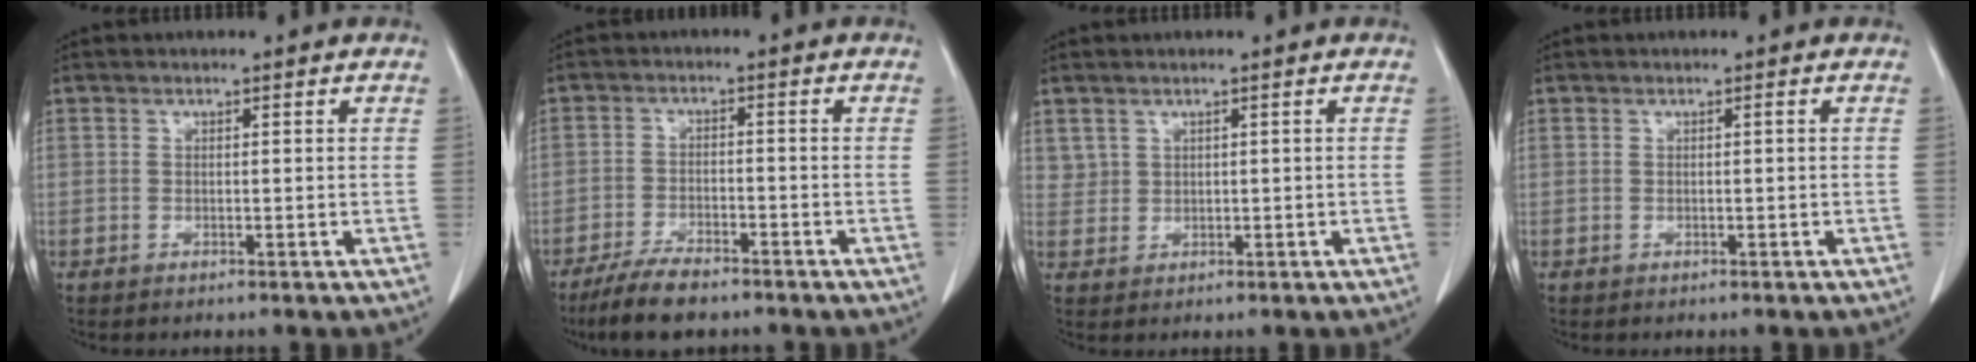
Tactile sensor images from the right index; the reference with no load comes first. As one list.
[{"total": 6.8, "force": [-5.5, 2.0, 3.6], "torque": [-0.070, -0.011, -0.099]}, {"total": 1.7, "force": [1.1, 1.4, 0.1], "torque": [0.011, 0.005, 0.016]}, {"total": 0.0}]